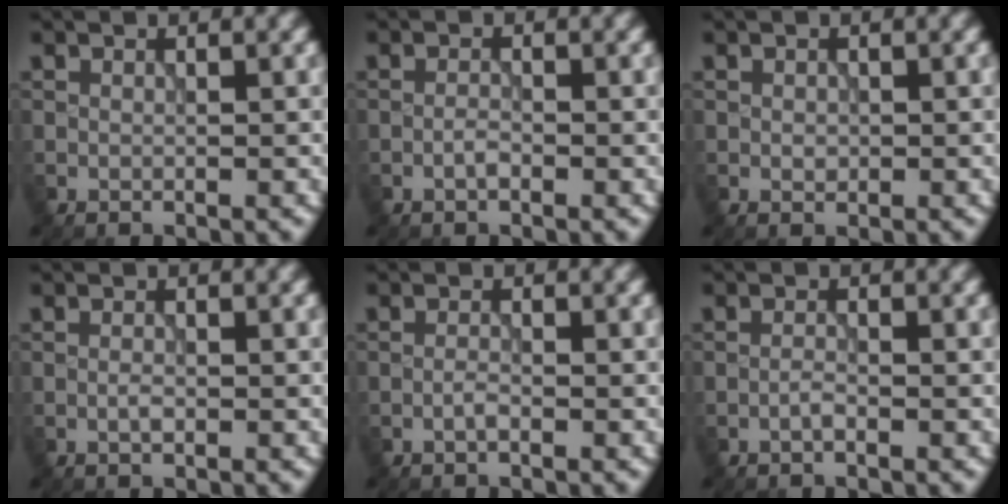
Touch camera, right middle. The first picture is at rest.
{"total": 0.9, "force": [-0.5, 0.2, 0.6], "torque": [-0.013, 0.002, -0.011]}
{"total": 0.7, "force": [0.0, 0.5, 0.4], "torque": [-0.005, -0.003, -0.001]}
{"total": 0.8, "force": [-0.3, 0.3, 0.7], "torque": [-0.015, -0.001, -0.006]}
{"total": 0.8, "force": [-0.5, 0.1, 0.6], "torque": [-0.012, 0.002, -0.011]}
{"total": 0.8, "force": [-0.5, 0.1, 0.6], "torque": [-0.011, 0.002, -0.011]}